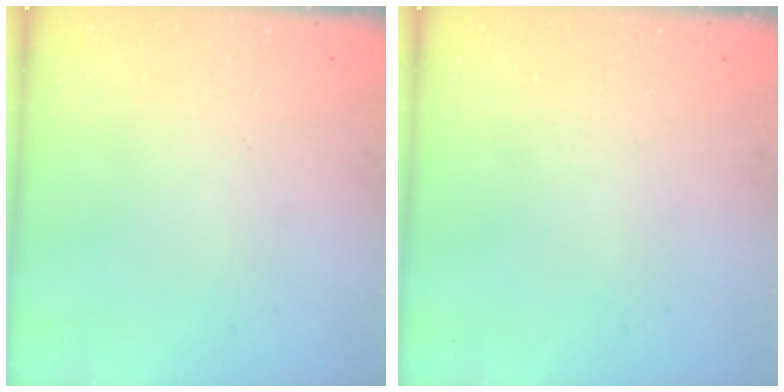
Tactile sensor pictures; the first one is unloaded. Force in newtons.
{"total": 0.0}